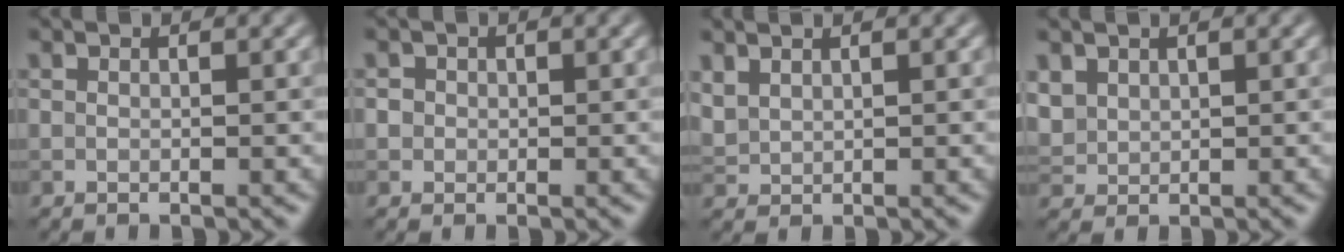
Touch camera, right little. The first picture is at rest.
{"total": 1.4, "force": [0.3, 1.3, 0.4], "torque": [0.002, 0.003, 0.007]}
{"total": 1.4, "force": [1.1, 0.6, 0.5], "torque": [-0.017, 0.003, 0.031]}
{"total": 1.9, "force": [1.1, 1.4, 0.6], "torque": [-0.018, 0.000, 0.030]}